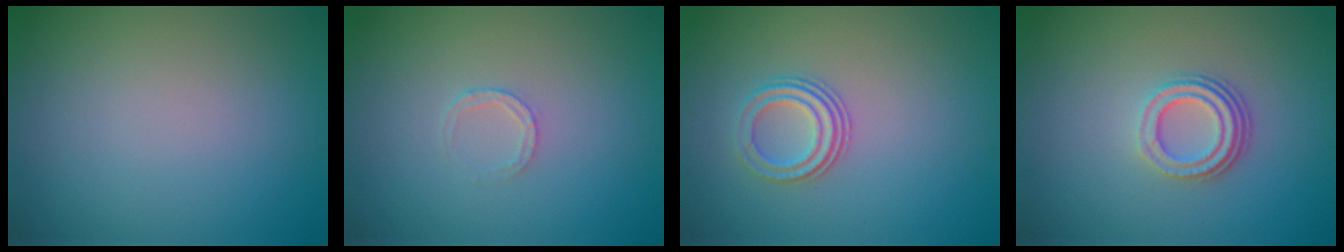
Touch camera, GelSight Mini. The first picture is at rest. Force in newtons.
{"total": 1.3, "press": 1.3, "slide": 0.2}
{"total": 2.8, "press": 2.2, "slide": 1.7}
{"total": 3.2, "press": 2.4, "slide": 2.2}